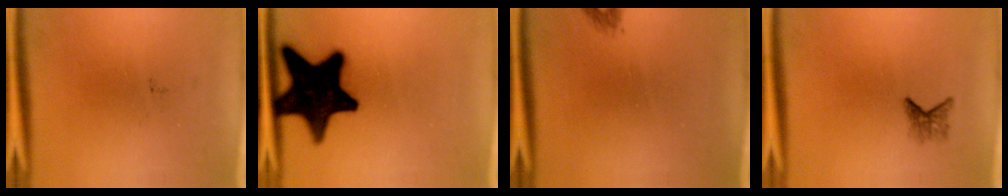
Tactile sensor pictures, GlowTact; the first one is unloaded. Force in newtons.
{"total": 18.0}
{"total": 0.9}
{"total": 1.6}